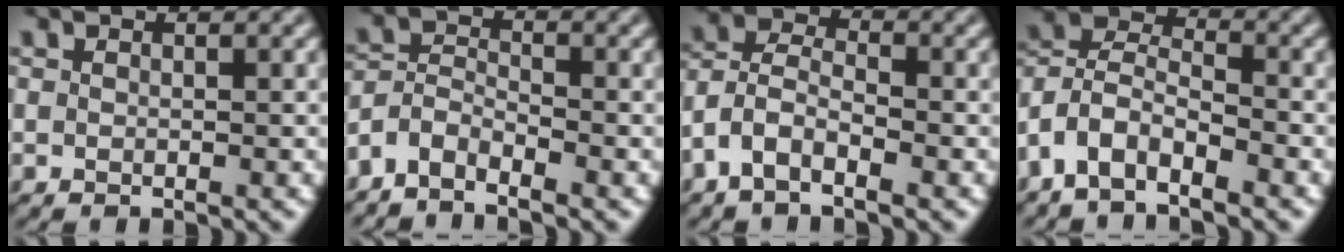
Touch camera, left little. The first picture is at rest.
{"total": 3.2, "force": [-2.7, 1.1, 1.3], "torque": [-0.028, 0.005, -0.066]}
{"total": 4.2, "force": [-2.5, 1.9, 2.8], "torque": [-0.061, 0.008, -0.059]}
{"total": 5.8, "force": [-4.0, 2.5, 3.4], "torque": [-0.069, 0.009, -0.088]}